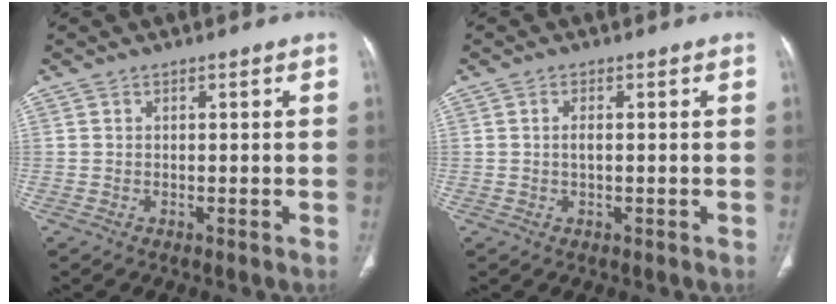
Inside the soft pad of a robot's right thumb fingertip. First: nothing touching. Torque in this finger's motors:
{"motor_torque": [-0.40, 0.26, -0.28, 0.13, -0.05]}